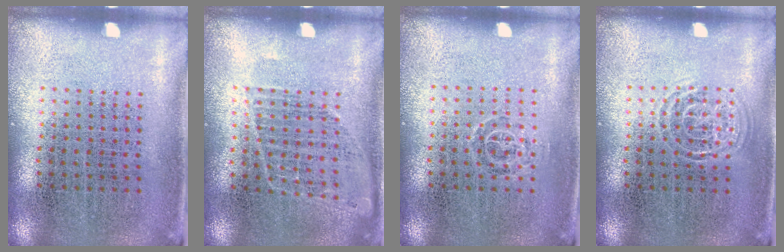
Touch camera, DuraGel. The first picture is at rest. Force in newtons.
{"total": 0.9, "press": 0.9, "slide": 0.2}
{"total": 0.7, "press": 0.5, "slide": 0.6}
{"total": 0.8, "press": 0.8, "slide": 0.0}